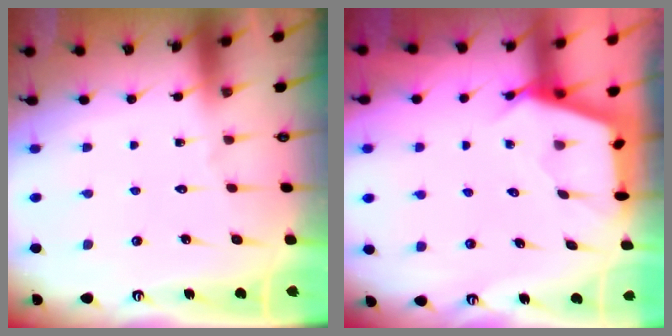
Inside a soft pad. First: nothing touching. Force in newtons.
{"total": 2.7, "press": 2.6, "slide": 0.3}